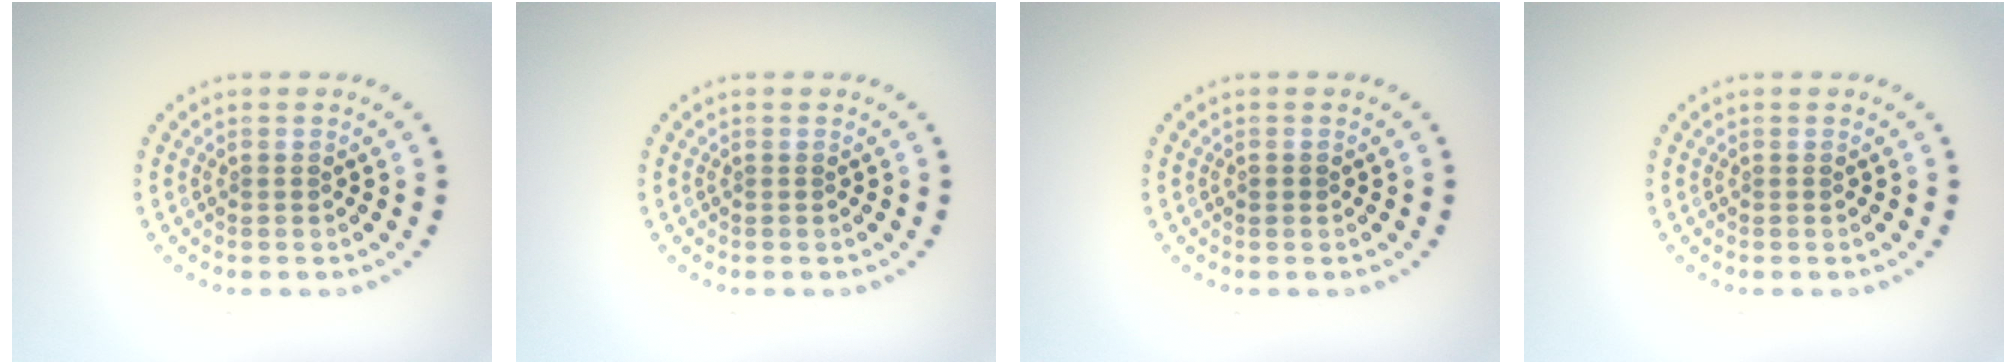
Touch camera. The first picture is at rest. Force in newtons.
{"total": 0.0}
{"total": 0.7, "press": 0.7, "slide": 0.1}
{"total": 0.0}